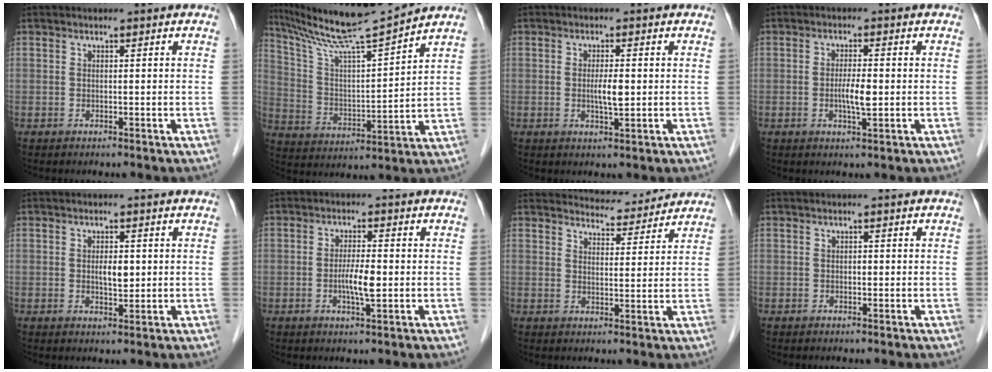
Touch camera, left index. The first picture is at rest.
{"total": 14.0, "force": [12.7, -1.7, 5.5], "torque": [-0.113, -0.007, 0.228]}
{"total": 2.8, "force": [-0.3, 0.5, 2.7], "torque": [-0.052, -0.007, -0.004]}
{"total": 3.3, "force": [-0.6, 0.5, 3.2], "torque": [-0.063, -0.007, -0.011]}
{"total": 2.9, "force": [0.0, 1.7, 2.3], "torque": [-0.036, -0.004, 0.002]}
{"total": 4.0, "force": [-0.8, 0.6, 3.8], "torque": [-0.074, -0.007, -0.015]}
{"total": 6.3, "force": [6.2, 1.1, 0.1], "torque": [-0.005, 0.002, 0.080]}
{"total": 0.5, "force": [-0.3, 0.3, 0.3], "torque": [-0.005, -0.003, -0.006]}